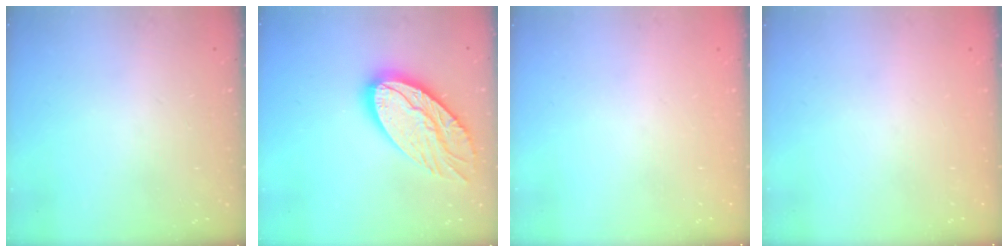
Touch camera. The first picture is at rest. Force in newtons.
{"total": 19.9, "press": 19.9, "slide": 1.5}
{"total": 0.0}
{"total": 0.0}